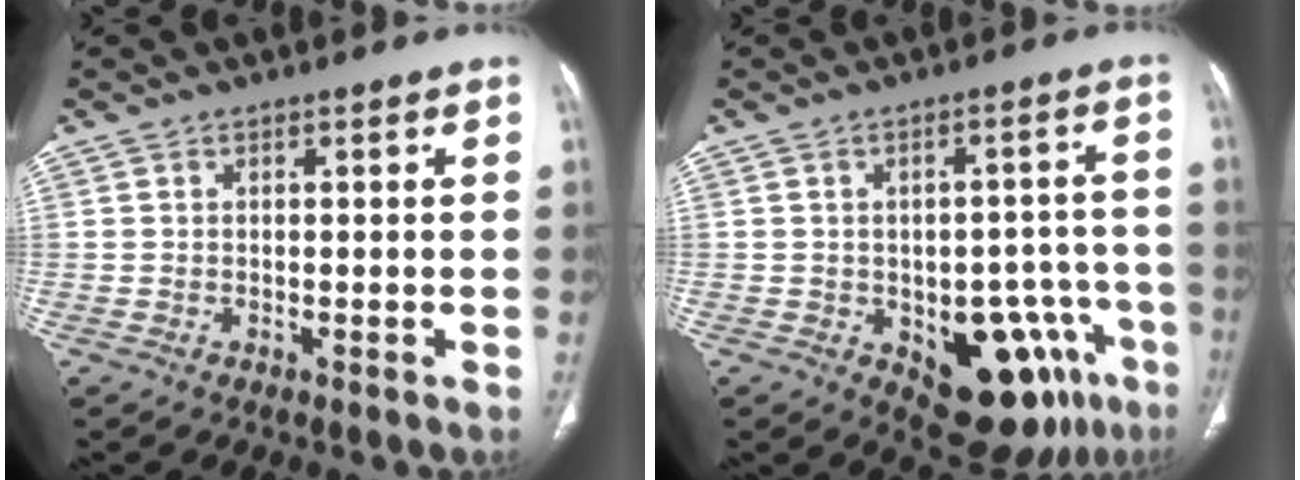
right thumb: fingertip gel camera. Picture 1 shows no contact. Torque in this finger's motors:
{"motor_torque": [1.94, 1.04, 0.75, -0.91, 0.04]}